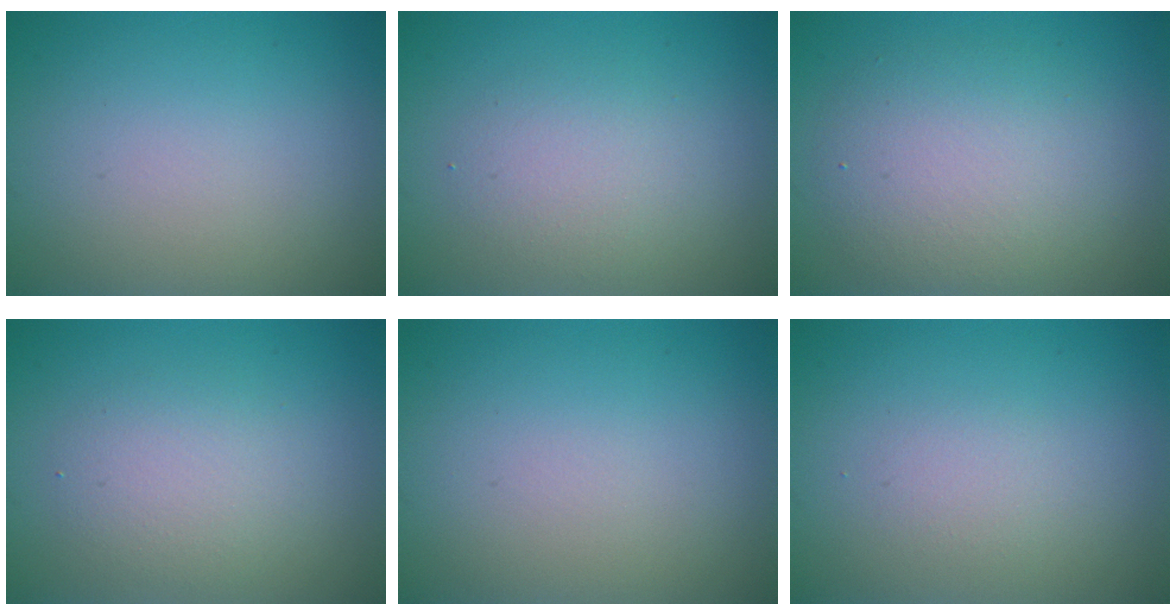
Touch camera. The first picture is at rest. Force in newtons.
{"total": 2.6, "press": 2.6, "slide": 0.2}
{"total": 4.9, "press": 4.9, "slide": 0.3}
{"total": 2.6, "press": 2.6, "slide": 0.2}
{"total": 0.0}
{"total": 1.1, "press": 1.1, "slide": 0.0}